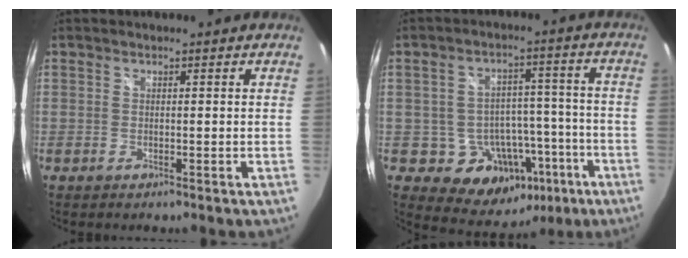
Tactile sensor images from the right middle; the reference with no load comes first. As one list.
[{"total": 13.9, "force": [-6.3, 10.6, 6.4], "torque": [-0.114, 0.029, -0.061]}]